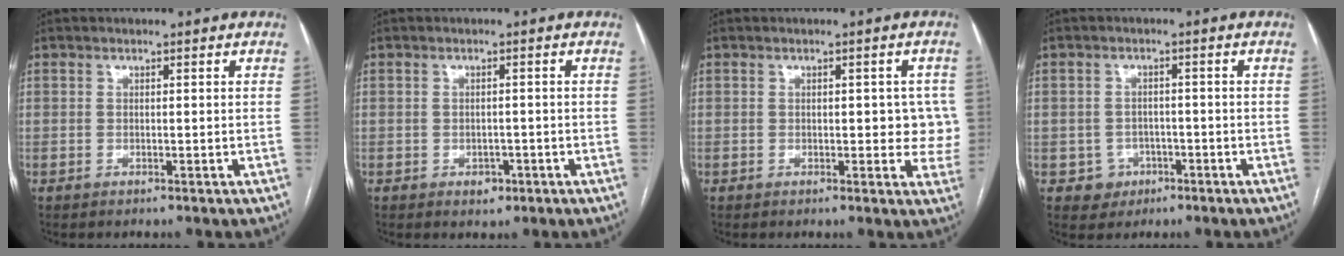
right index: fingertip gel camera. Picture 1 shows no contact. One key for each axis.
{"total": 2.1, "fx": -1.0, "fy": 1.5, "fz": 1.1, "tx": -0.011, "ty": 0.004, "tz": -0.006}
{"total": 5.1, "fx": 0.3, "fy": 2.4, "fz": 4.5, "tx": -0.033, "ty": 0.008, "tz": 0.001}
{"total": 3.5, "fx": -1.4, "fy": 3.2, "fz": 0.1, "tx": 0.009, "ty": 0.014, "tz": -0.015}